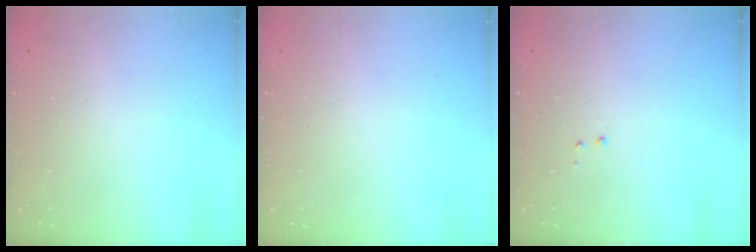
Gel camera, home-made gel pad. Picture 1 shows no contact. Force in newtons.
{"total": 0.0}
{"total": 2.9, "press": 2.8, "slide": 0.6}